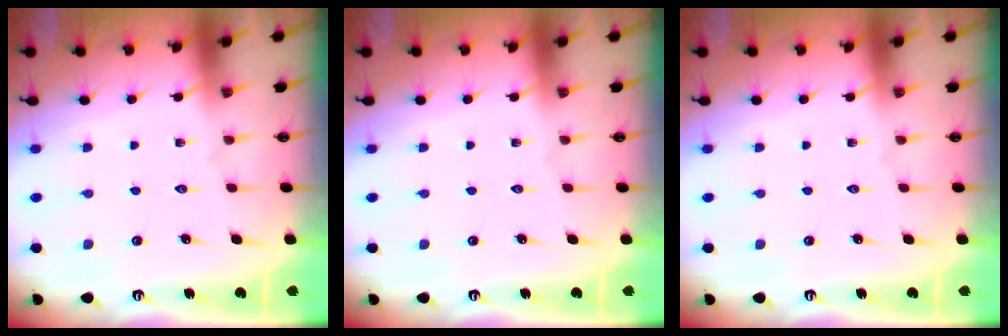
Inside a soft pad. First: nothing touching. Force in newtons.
{"total": 0.0}
{"total": 0.0}